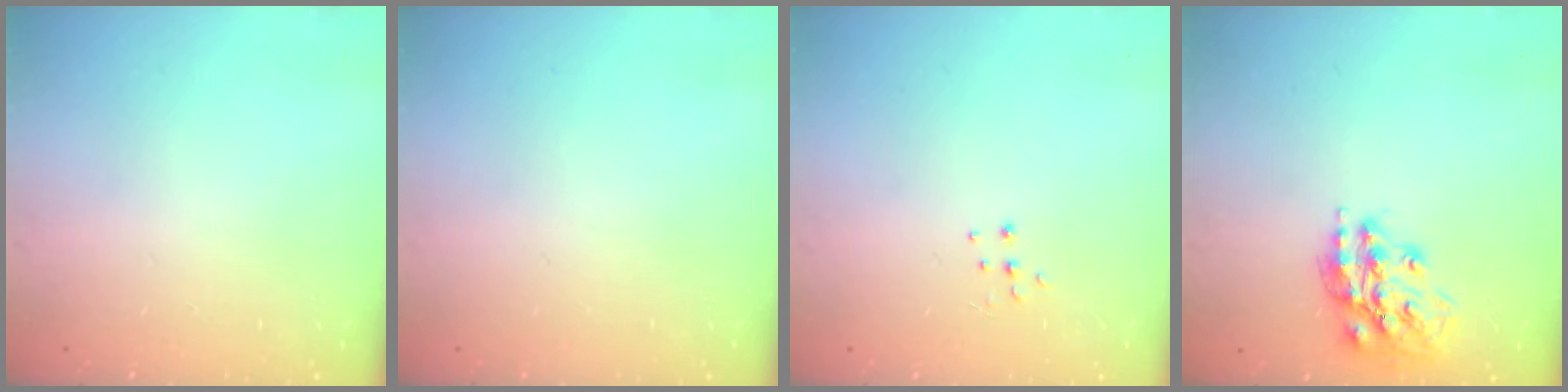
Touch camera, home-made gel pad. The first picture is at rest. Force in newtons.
{"total": 0.0}
{"total": 4.3, "press": 4.3, "slide": 0.4}
{"total": 16.1, "press": 16.1, "slide": 1.5}